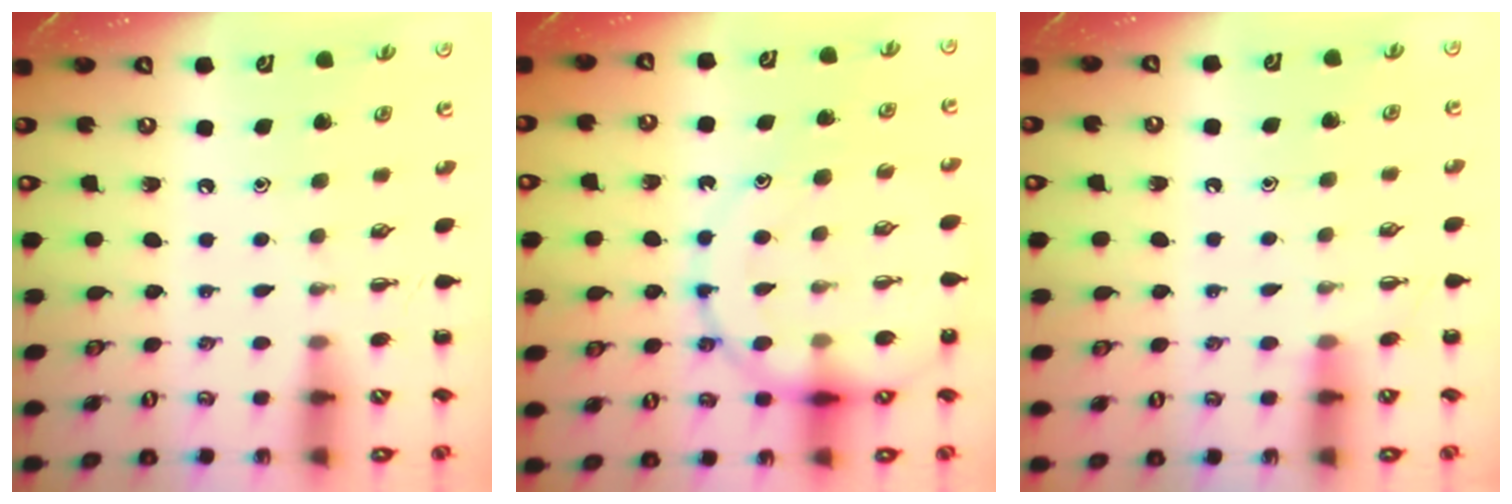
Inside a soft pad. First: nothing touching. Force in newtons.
{"total": 18.6, "press": 18.2, "slide": 4.0}
{"total": 4.2, "press": 3.9, "slide": 1.6}